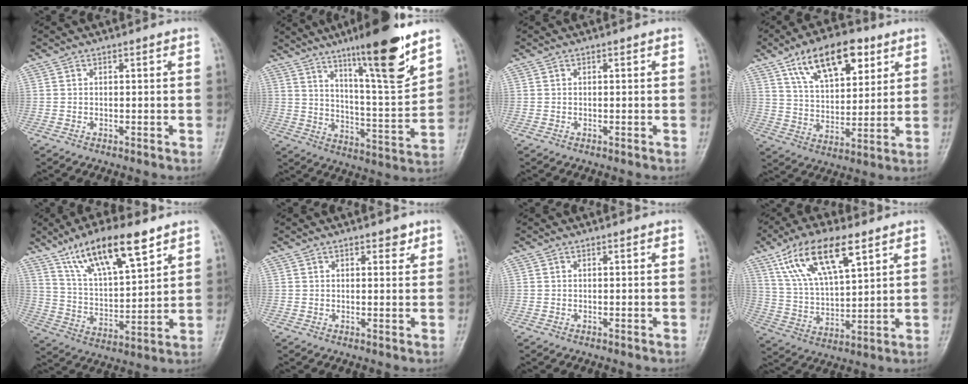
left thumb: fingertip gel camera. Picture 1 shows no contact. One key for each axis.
{"total": 17.7, "fx": 11.6, "fy": 2.1, "fz": 13.2, "tx": -0.184, "ty": -0.070, "tz": 0.187}
{"total": 0.0}
{"total": 16.3, "fx": 8.7, "fy": 8.2, "fz": 11.1, "tx": -0.141, "ty": -0.028, "tz": 0.149}
{"total": 16.3, "fx": 10.3, "fy": 5.0, "fz": 11.6, "tx": -0.181, "ty": -0.040, "tz": 0.191}
{"total": 2.2, "fx": 1.4, "fy": 1.1, "fz": 1.2, "tx": -0.002, "ty": -0.005, "tz": 0.016}
{"total": 0.0}
{"total": 16.0, "fx": 8.7, "fy": 6.2, "fz": 11.9, "tx": -0.202, "ty": -0.020, "tz": 0.165}